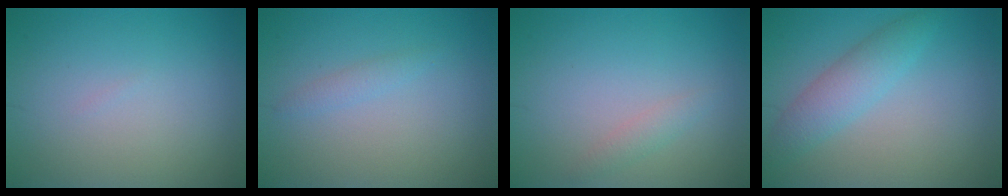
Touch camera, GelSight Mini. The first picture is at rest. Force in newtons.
{"total": 1.0, "press": 1.0, "slide": 0.1}
{"total": 1.1, "press": 1.1, "slide": 0.0}
{"total": 2.4, "press": 2.4, "slide": 0.2}